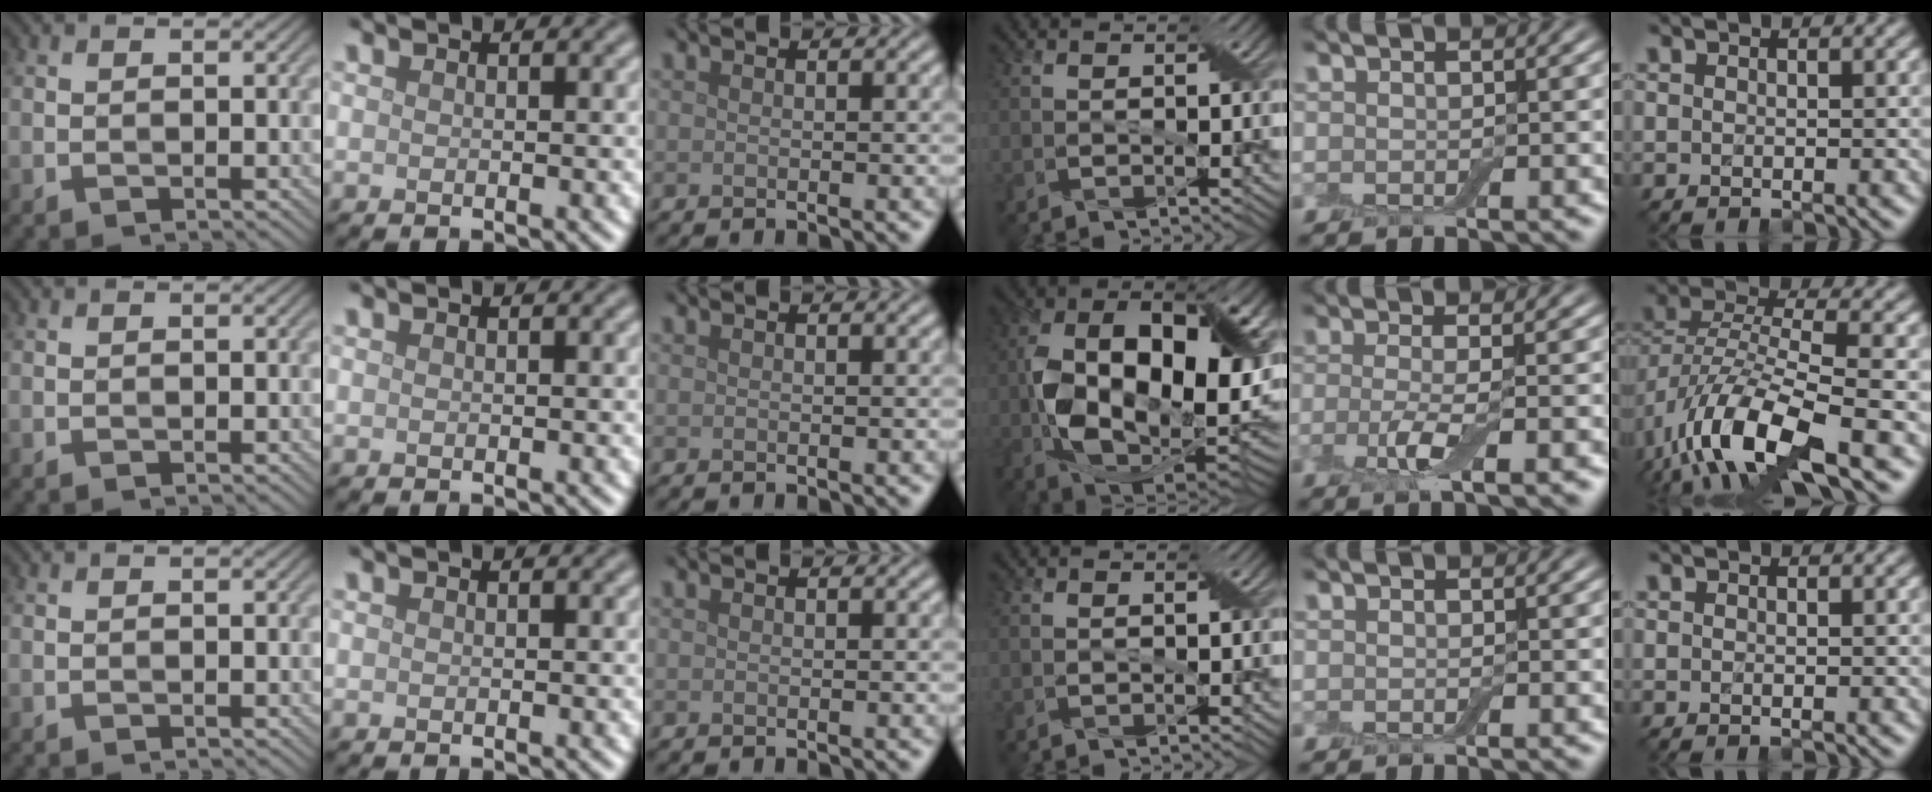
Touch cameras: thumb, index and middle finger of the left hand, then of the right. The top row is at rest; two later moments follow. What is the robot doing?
{"motion": "insert", "object": "drawer"}